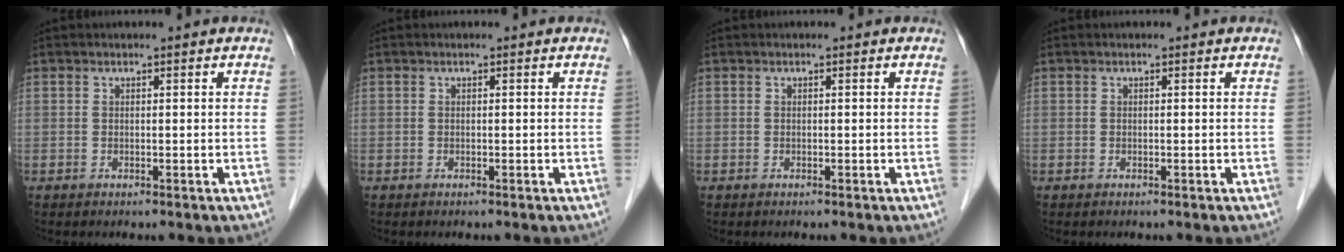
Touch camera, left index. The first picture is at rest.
{"total": 0.0}
{"total": 0.0}
{"total": 0.0}